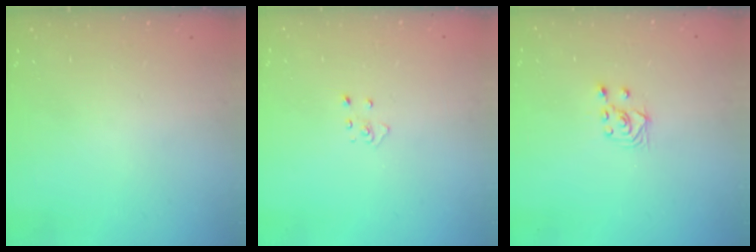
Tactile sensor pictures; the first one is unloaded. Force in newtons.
{"total": 2.9, "press": 2.9, "slide": 0.2}
{"total": 2.6, "press": 2.5, "slide": 1.0}